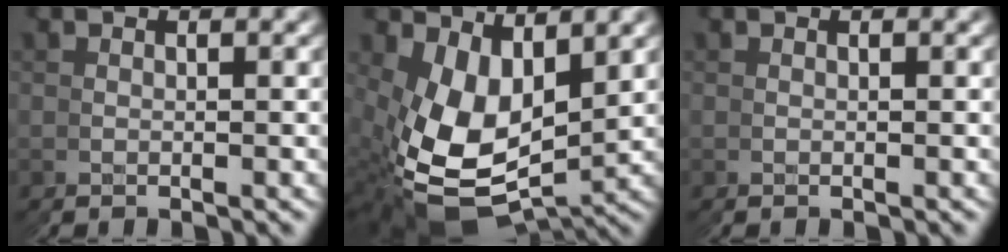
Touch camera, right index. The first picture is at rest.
{"total": 11.1, "force": [-1.3, 8.2, 7.4], "torque": [-0.183, -0.060, 0.016]}
{"total": 0.0}